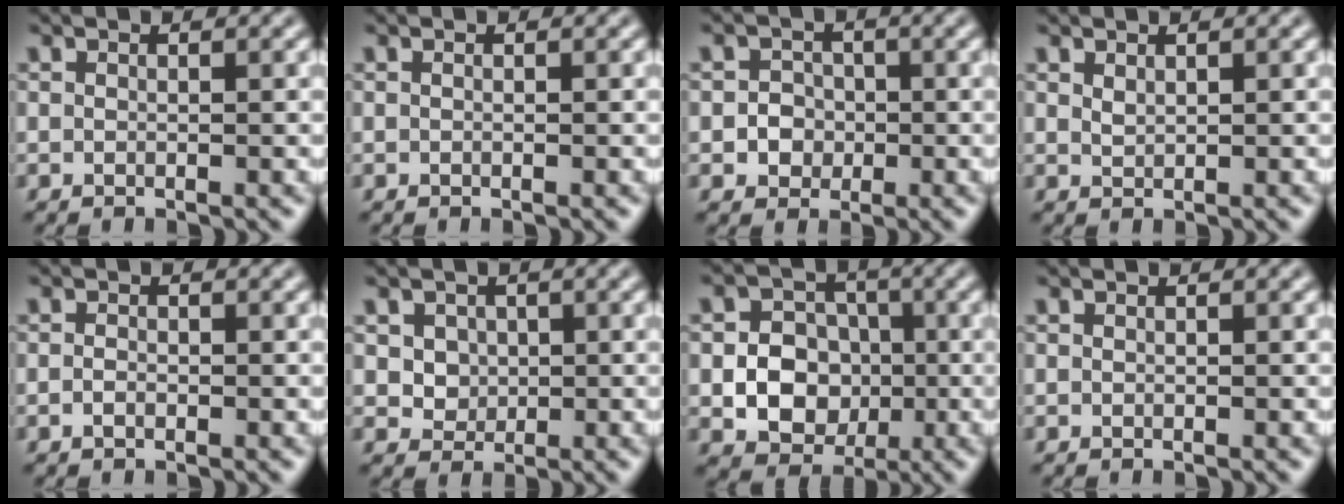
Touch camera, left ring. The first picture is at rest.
{"total": 0.0}
{"total": 2.3, "force": [-0.4, 2.1, 0.8], "torque": [0.010, -0.002, -0.018]}
{"total": 0.8, "force": [0.6, 0.3, 0.4], "torque": [-0.011, -0.001, 0.015]}
{"total": 0.7, "force": [-0.3, 0.4, 0.5], "torque": [-0.011, -0.001, -0.007]}
{"total": 3.0, "force": [0.9, 2.5, 1.3], "torque": [-0.027, 0.003, 0.027]}
{"total": 6.8, "force": [-1.3, 5.9, 3.1], "torque": [-0.029, -0.001, -0.040]}
{"total": 0.0}